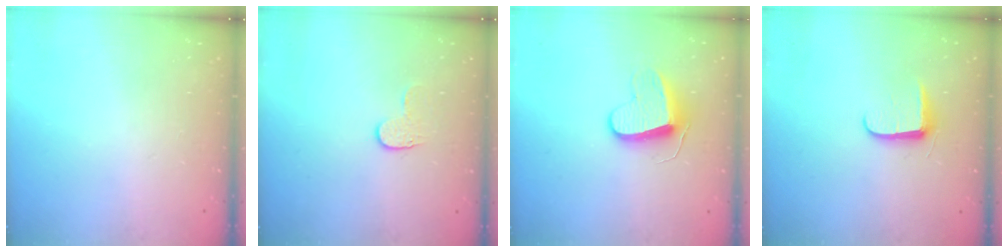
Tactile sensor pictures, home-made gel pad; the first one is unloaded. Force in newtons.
{"total": 5.8, "press": 5.8, "slide": 0.5}
{"total": 9.2, "press": 9.2, "slide": 0.5}
{"total": 6.8, "press": 6.7, "slide": 0.9}